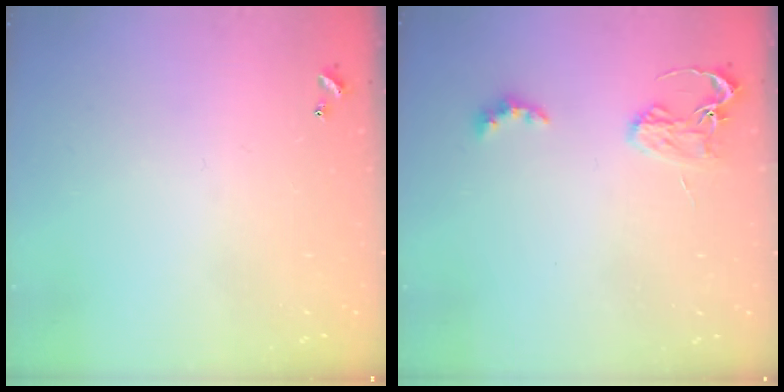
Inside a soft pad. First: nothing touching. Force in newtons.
{"total": 2.9, "press": 2.8, "slide": 0.6}